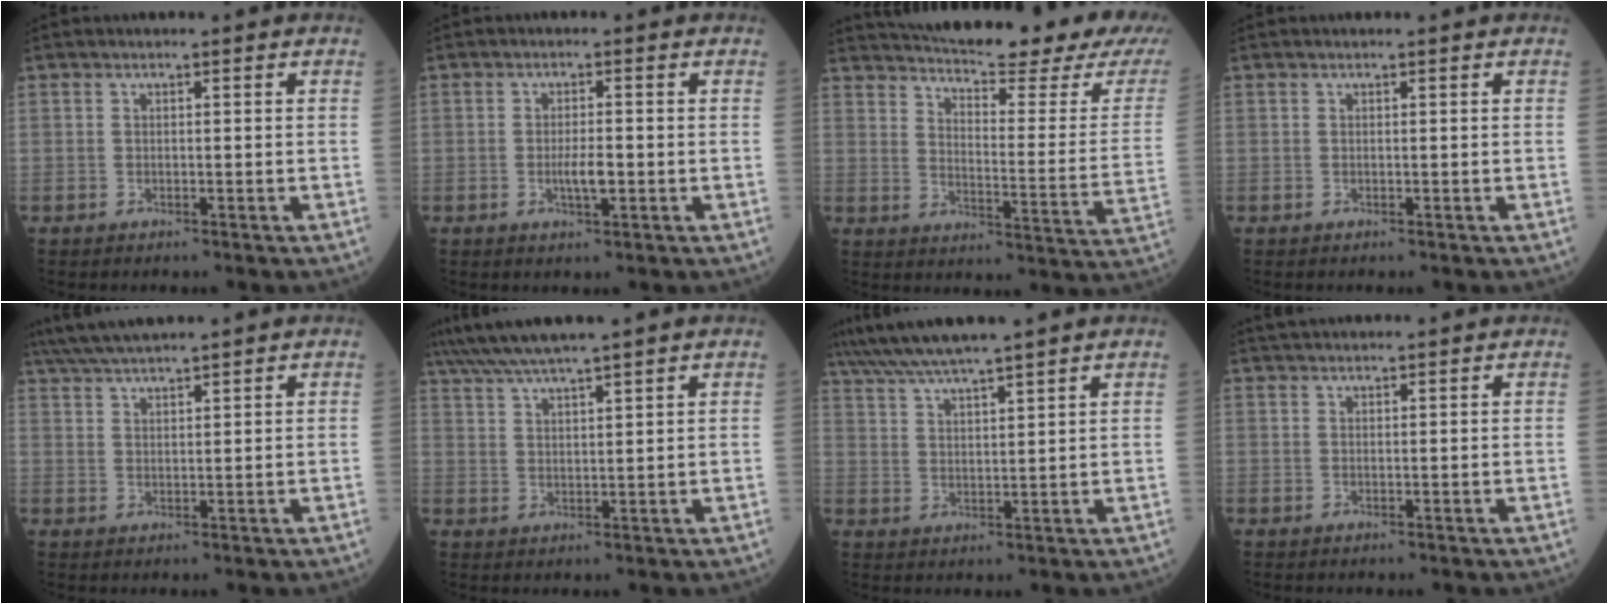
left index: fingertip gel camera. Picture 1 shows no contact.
{"total": 3.0, "force": [-0.9, 0.7, 2.8], "torque": [-0.055, -0.005, -0.015]}
{"total": 24.8, "force": [21.4, 1.9, 12.4], "torque": [-0.192, -0.062, 0.271]}
{"total": 0.0}
{"total": 6.5, "force": [5.7, -0.6, 3.0], "torque": [-0.059, 0.023, 0.108]}
{"total": 7.7, "force": [6.6, -1.2, 3.8], "torque": [-0.071, 0.019, 0.117]}
{"total": 9.0, "force": [7.8, -1.1, 4.3], "torque": [-0.080, 0.018, 0.136]}
{"total": 3.3, "force": [3.0, 0.3, 1.3], "torque": [-0.016, 0.032, 0.050]}